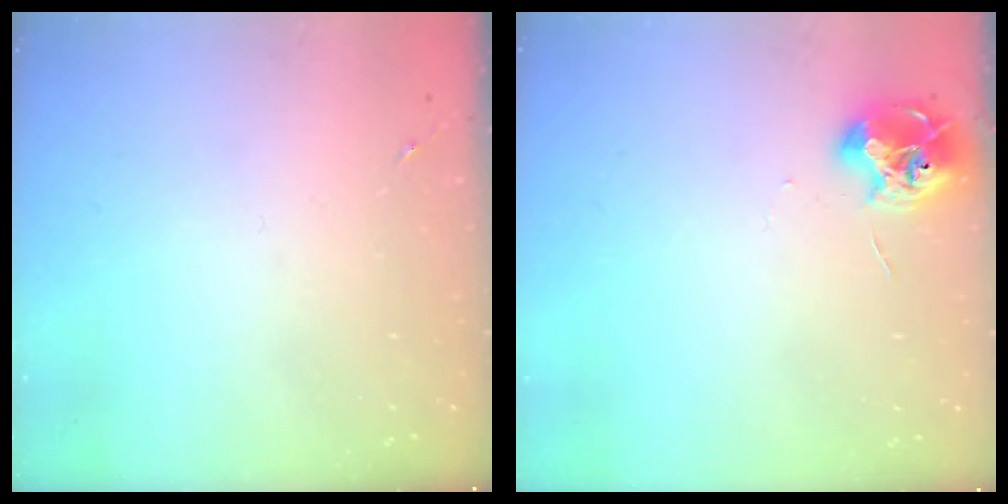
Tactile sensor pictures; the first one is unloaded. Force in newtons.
{"total": 9.3, "press": 9.3, "slide": 1.0}